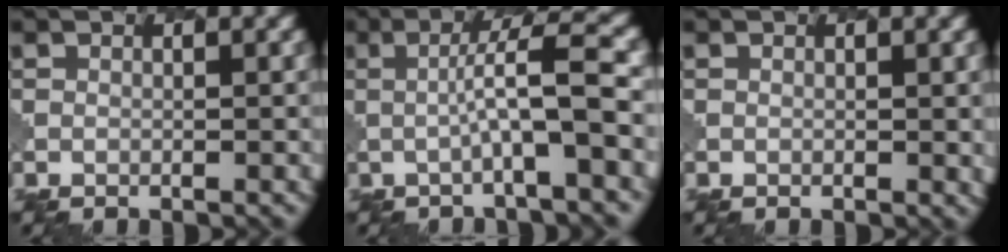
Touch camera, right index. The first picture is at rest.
{"total": 5.7, "force": [-0.3, 0.8, 5.7], "torque": [-0.086, 0.016, -0.014]}
{"total": 0.9, "force": [0.3, 0.5, 0.7], "torque": [-0.006, -0.004, 0.009]}